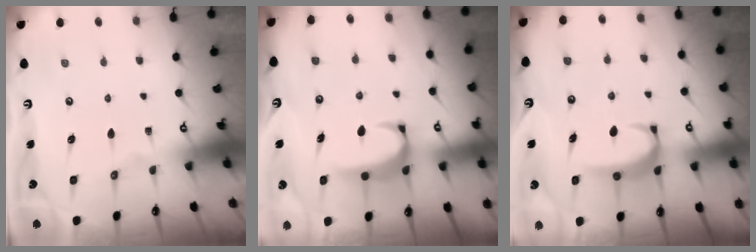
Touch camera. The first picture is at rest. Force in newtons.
{"total": 1.9, "press": 1.9, "slide": 0.3}
{"total": 2.8, "press": 2.8, "slide": 0.4}